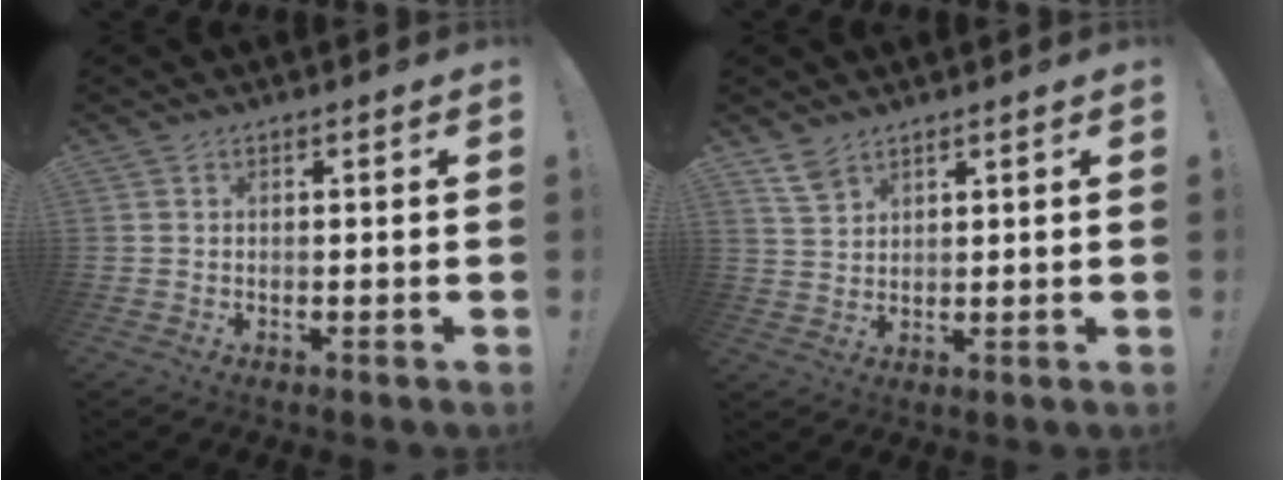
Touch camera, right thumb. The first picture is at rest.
{"total": 4.8, "force": [3.7, 2.2, 2.2], "torque": [-0.039, -0.018, 0.070]}